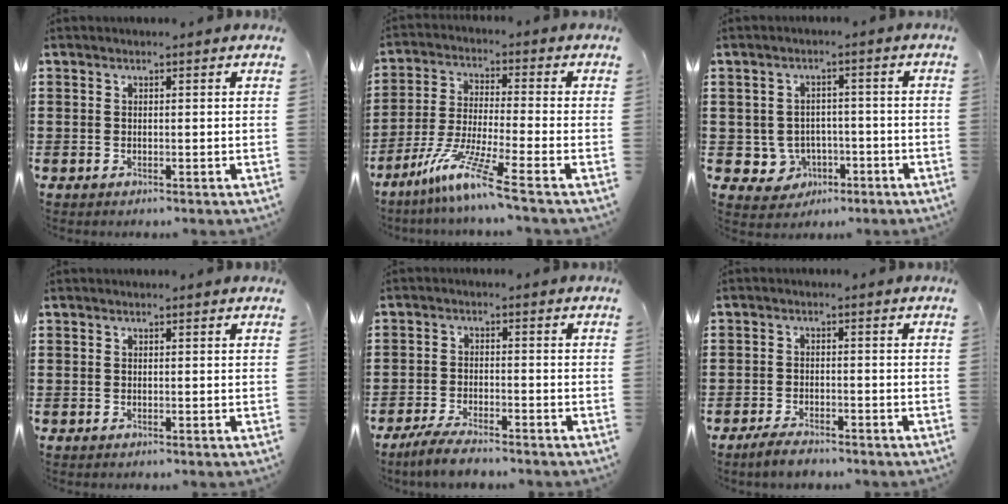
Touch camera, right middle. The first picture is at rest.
{"total": 9.0, "force": [-6.4, -0.3, 6.4], "torque": [-0.138, -0.018, -0.127]}
{"total": 3.6, "force": [-1.5, 3.1, 0.9], "torque": [-0.029, 0.005, -0.029]}
{"total": 0.0}
{"total": 4.0, "force": [-3.7, 0.4, 1.4], "torque": [-0.040, -0.003, -0.077]}
{"total": 2.9, "force": [-2.7, 0.6, 1.0], "torque": [-0.027, 0.002, -0.057]}